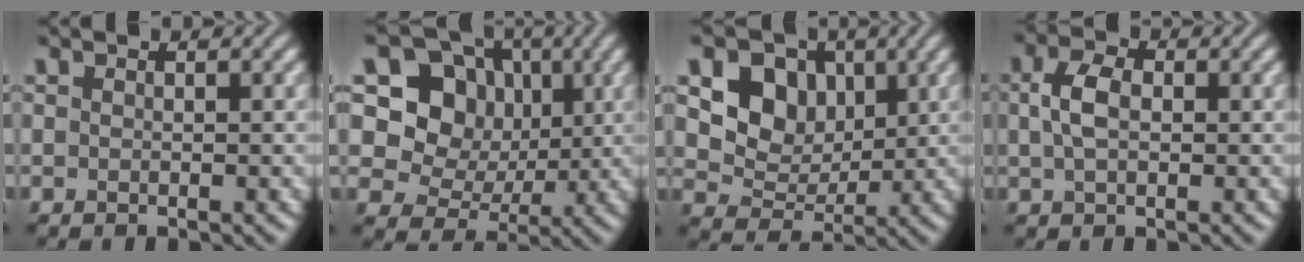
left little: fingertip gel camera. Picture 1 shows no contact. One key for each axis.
{"total": 9.0, "fx": 2.5, "fy": 7.6, "fz": 4.2, "tx": -0.080, "ty": 0.014, "tz": 0.032}
{"total": 6.4, "fx": 2.0, "fy": 5.1, "fz": 3.3, "tx": -0.065, "ty": -0.008, "tz": 0.034}
{"total": 3.3, "fx": 0.4, "fy": 2.1, "fz": 2.5, "tx": -0.057, "ty": 0.006, "tz": 0.003}